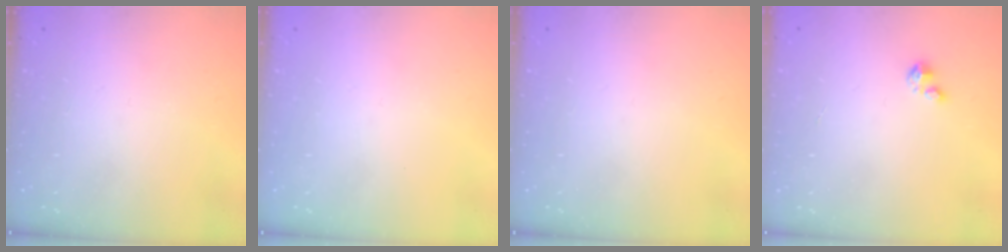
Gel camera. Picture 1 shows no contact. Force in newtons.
{"total": 0.0}
{"total": 0.0}
{"total": 1.2, "press": 1.2, "slide": 0.2}